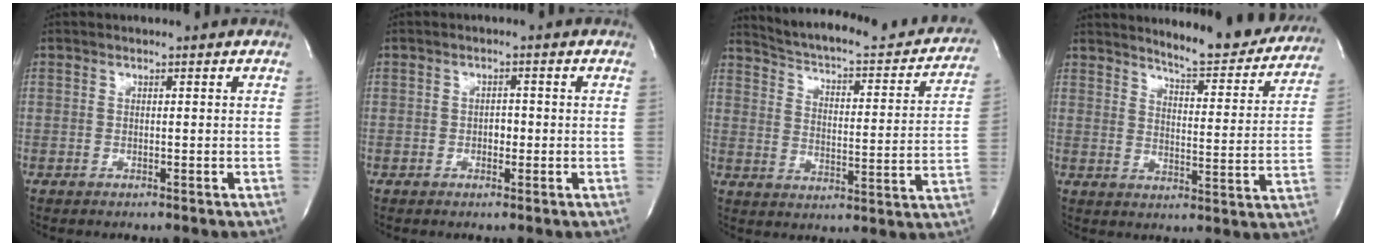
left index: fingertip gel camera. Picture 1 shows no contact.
{"total": 1.6, "force": [-0.4, 1.0, 1.2], "torque": [-0.016, 0.004, -0.005]}
{"total": 22.9, "force": [20.8, 4.8, 8.1], "torque": [-0.118, -0.036, 0.262]}
{"total": 15.3, "force": [14.4, 2.2, 4.9], "torque": [-0.057, -0.048, 0.170]}